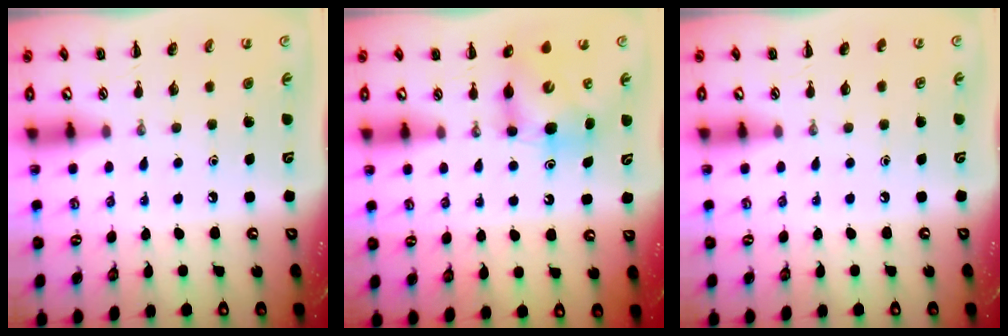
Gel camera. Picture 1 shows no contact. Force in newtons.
{"total": 7.3, "press": 7.2, "slide": 0.4}
{"total": 0.0}